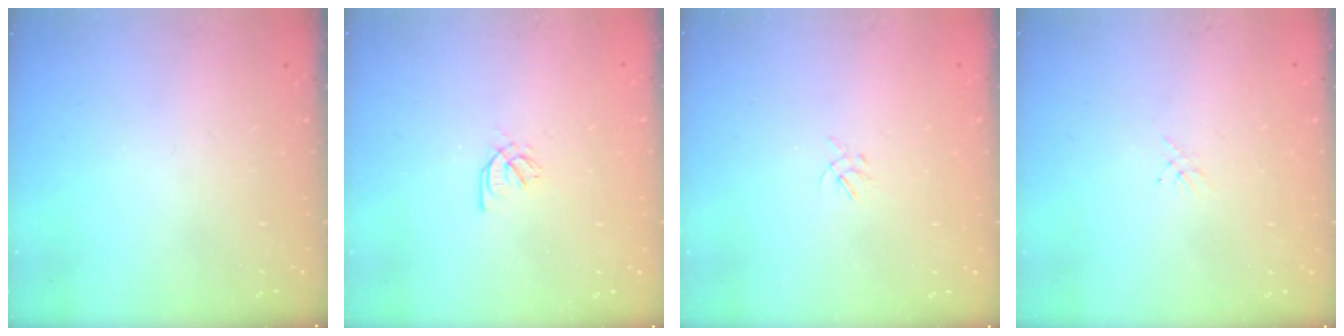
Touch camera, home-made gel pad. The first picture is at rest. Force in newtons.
{"total": 1.6, "press": 1.5, "slide": 0.3}
{"total": 1.1, "press": 1.0, "slide": 0.4}
{"total": 1.3, "press": 1.2, "slide": 0.4}